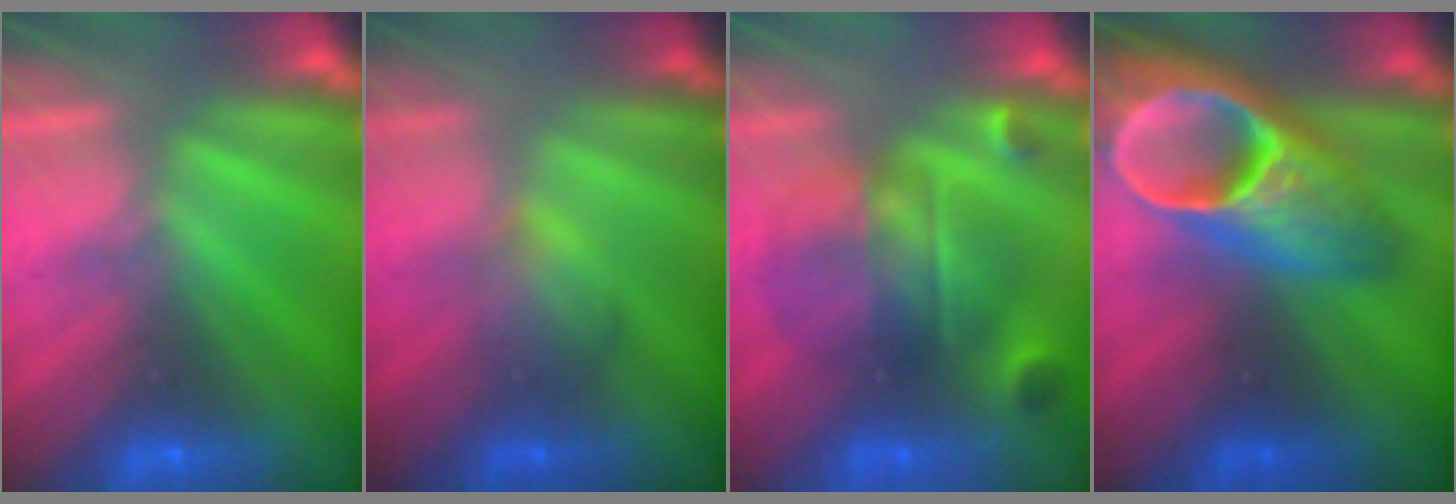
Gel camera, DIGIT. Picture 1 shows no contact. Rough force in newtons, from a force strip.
{"total": 2.1}
{"total": 6.7}
{"total": 8.0}